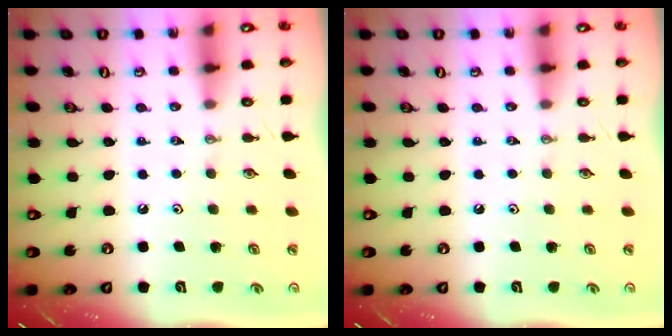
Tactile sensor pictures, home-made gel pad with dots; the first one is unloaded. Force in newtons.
{"total": 0.0}